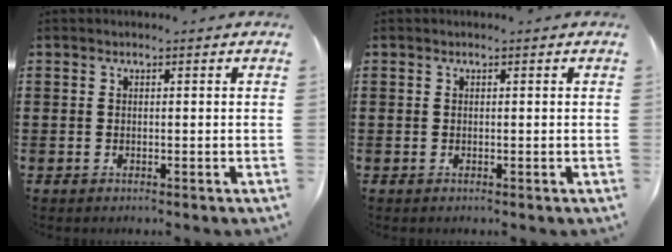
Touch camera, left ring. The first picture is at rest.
{"total": 0.0}